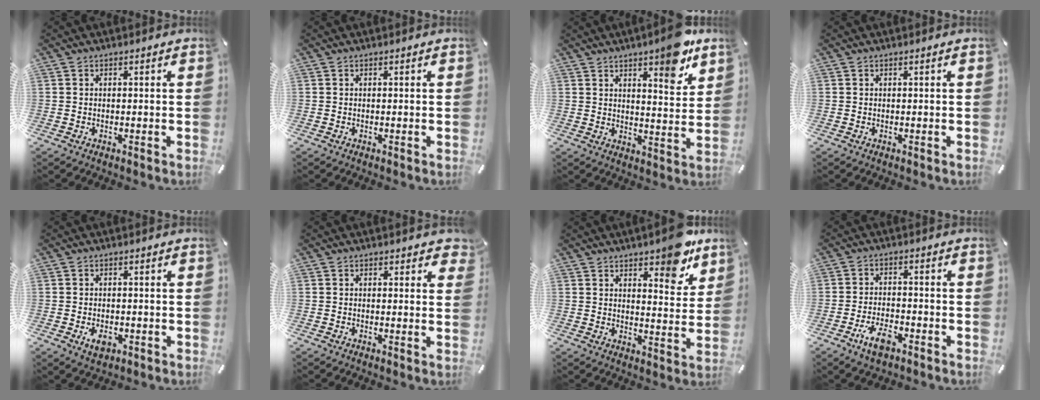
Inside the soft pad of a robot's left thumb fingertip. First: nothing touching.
{"total": 0.0}
{"total": 9.6, "force": [6.9, 2.9, 6.0], "torque": [-0.063, -0.048, 0.111]}
{"total": 0.0}
{"total": 3.4, "force": [-1.1, 2.3, 2.3], "torque": [-0.052, -0.006, -0.024]}
{"total": 1.6, "force": [1.0, 1.0, 0.9], "torque": [-0.003, -0.002, 0.013]}
{"total": 10.0, "force": [7.7, 4.1, 5.0], "torque": [-0.041, -0.058, 0.128]}
{"total": 6.4, "force": [-3.8, 3.0, 4.2], "torque": [-0.088, 0.016, -0.070]}